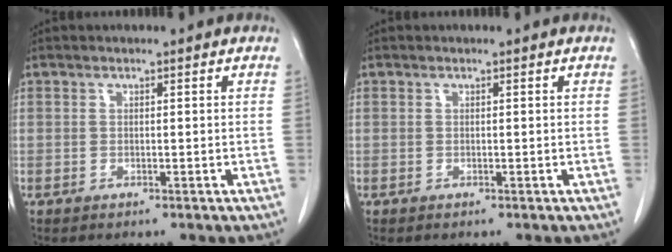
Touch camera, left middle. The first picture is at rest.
{"total": 0.0}